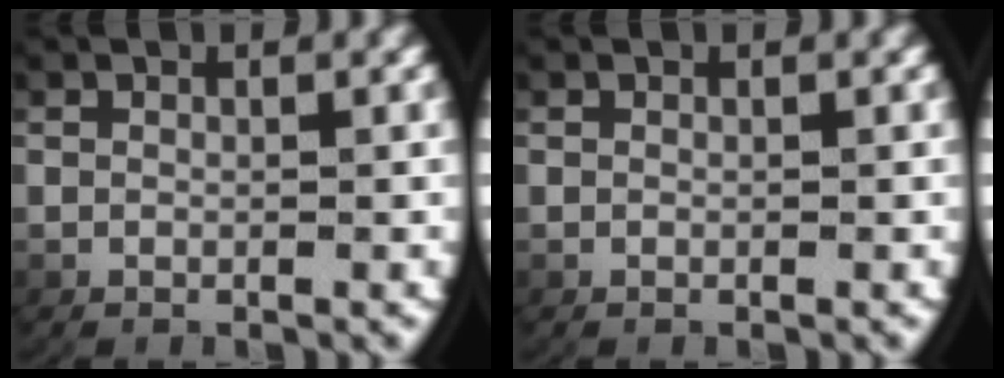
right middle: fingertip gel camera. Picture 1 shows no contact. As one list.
[{"total": 0.0}]